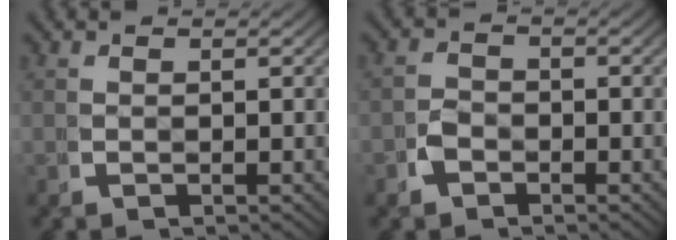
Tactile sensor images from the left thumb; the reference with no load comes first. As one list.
[{"total": 1.7, "force": [-1.1, 1.1, 0.6], "torque": [-0.014, -0.009, -0.020]}]